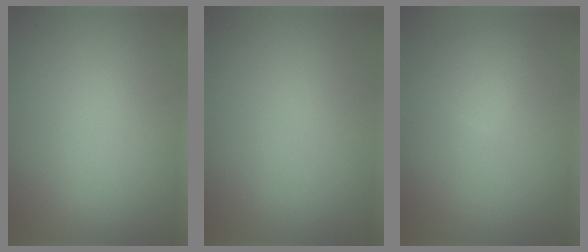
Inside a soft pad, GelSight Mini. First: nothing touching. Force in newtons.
{"total": 0.0}
{"total": 1.9, "press": 1.9, "slide": 0.1}